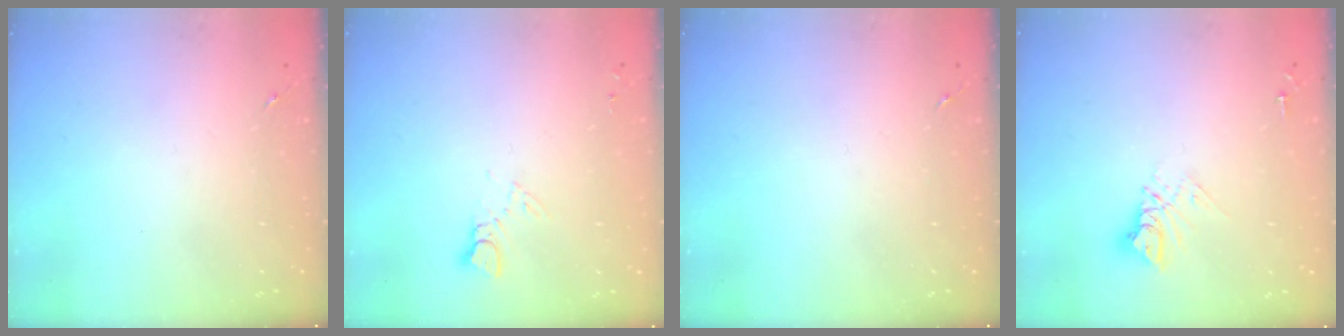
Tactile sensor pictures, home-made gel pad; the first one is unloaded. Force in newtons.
{"total": 4.1, "press": 4.1, "slide": 0.4}
{"total": 0.0}
{"total": 9.3, "press": 9.3, "slide": 0.8}